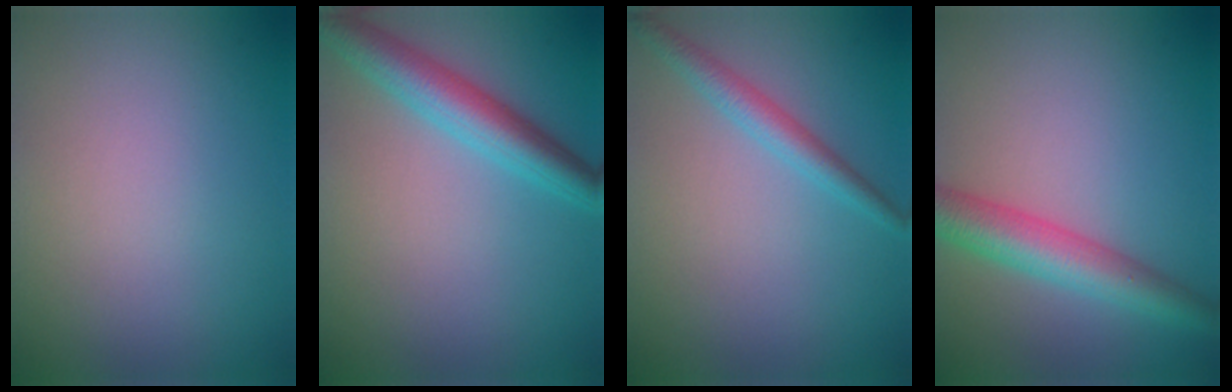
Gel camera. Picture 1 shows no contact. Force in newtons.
{"total": 4.9, "press": 4.9, "slide": 0.1}
{"total": 2.3, "press": 2.3, "slide": 0.2}
{"total": 5.2, "press": 5.2, "slide": 0.3}